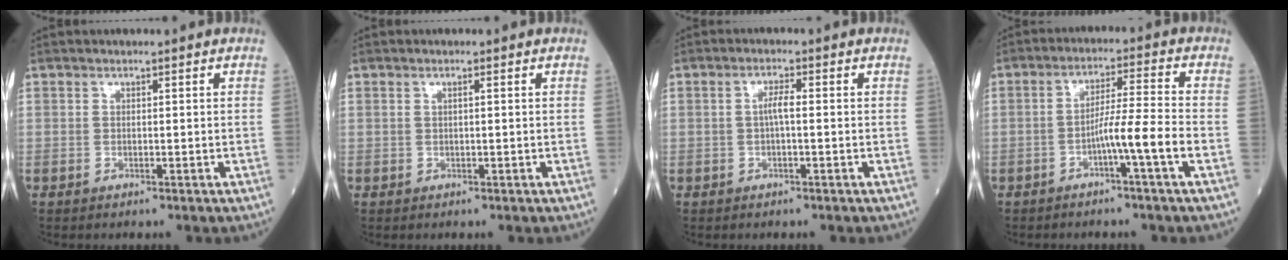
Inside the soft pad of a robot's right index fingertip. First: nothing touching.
{"total": 0.7, "force": [0.3, 0.0, 0.7], "torque": [-0.015, 0.002, 0.005]}
{"total": 2.2, "force": [-0.1, 0.3, 2.2], "torque": [-0.043, 0.003, -0.002]}
{"total": 6.5, "force": [-2.7, -1.3, 5.7], "torque": [-0.096, 0.007, -0.051]}